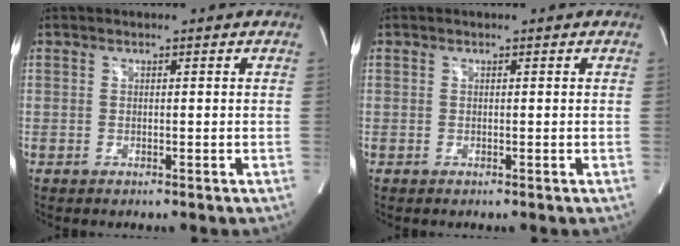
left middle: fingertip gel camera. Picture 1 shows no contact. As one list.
[{"total": 0.0}]